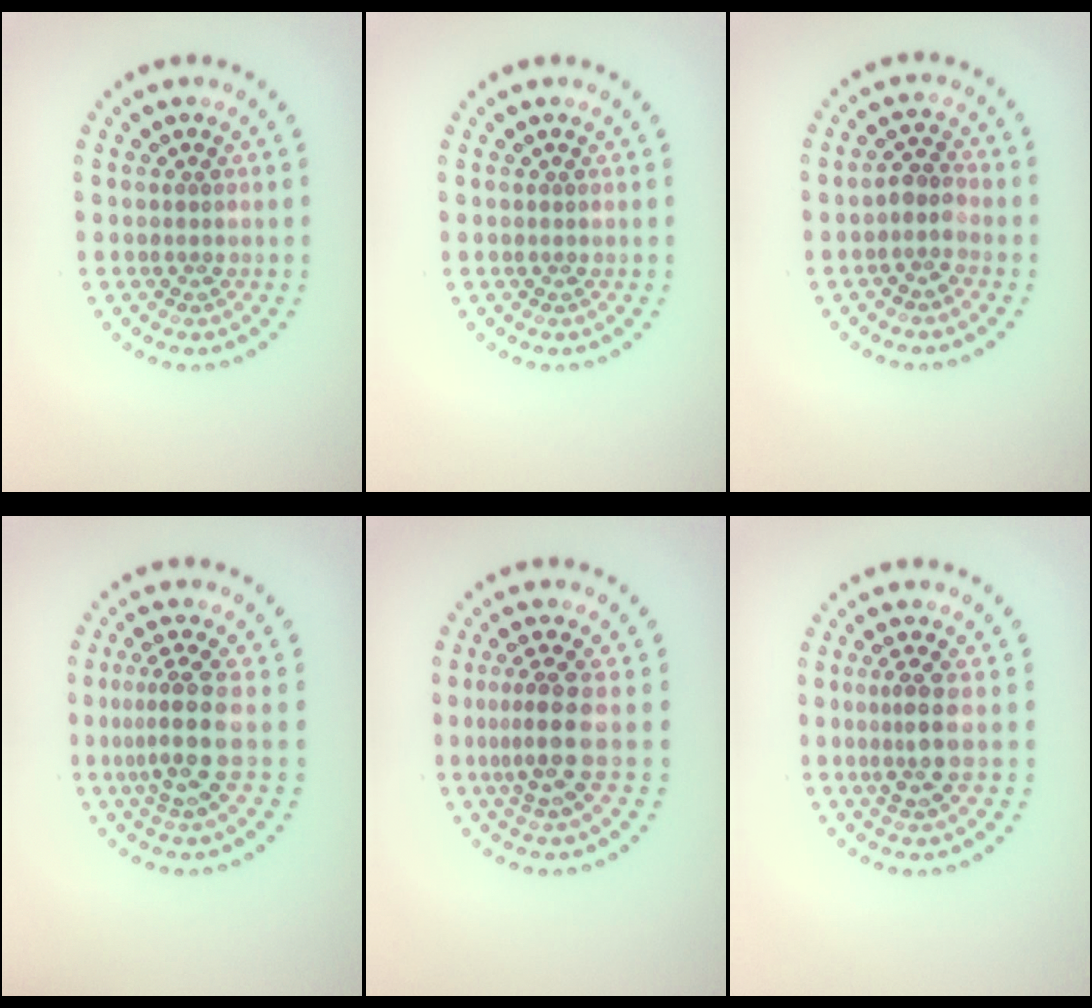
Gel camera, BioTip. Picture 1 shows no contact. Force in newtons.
{"total": 0.0}
{"total": 1.8, "press": 1.6, "slide": 0.9}
{"total": 3.9, "press": 2.9, "slide": 2.6}
{"total": 3.2, "press": 2.5, "slide": 2.1}
{"total": 2.5, "press": 2.0, "slide": 1.5}